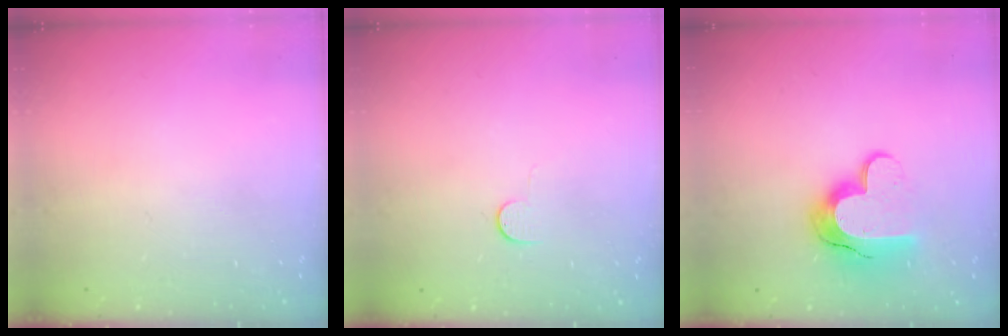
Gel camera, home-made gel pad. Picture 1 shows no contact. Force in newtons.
{"total": 4.9, "press": 4.9, "slide": 0.5}
{"total": 14.0, "press": 14.0, "slide": 1.0}